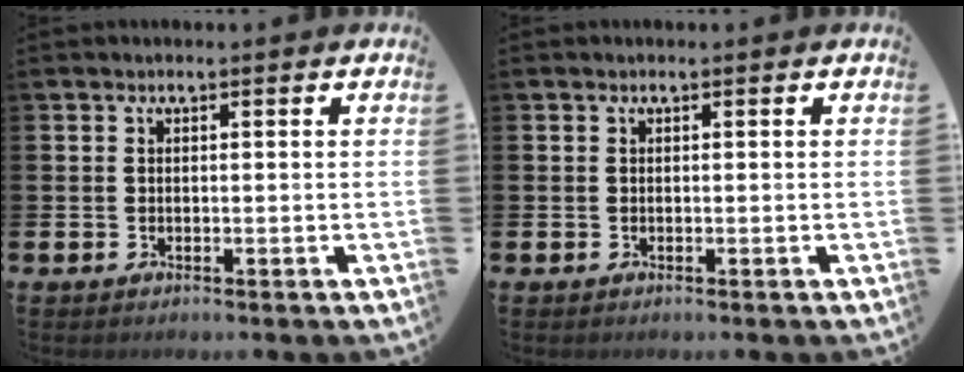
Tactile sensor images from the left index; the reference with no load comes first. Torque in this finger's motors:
{"motor_torque": [0.00, 0.00, 0.00, 0.00]}